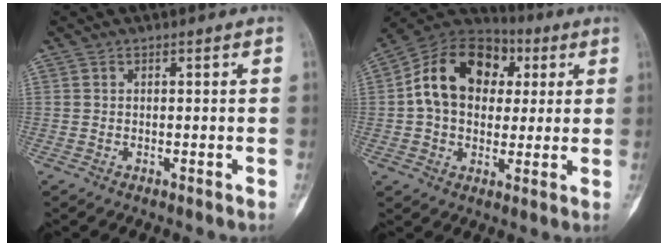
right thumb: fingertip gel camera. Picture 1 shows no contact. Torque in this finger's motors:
{"motor_torque": [0.65, 2.29, 0.98, -0.71, 0.42]}